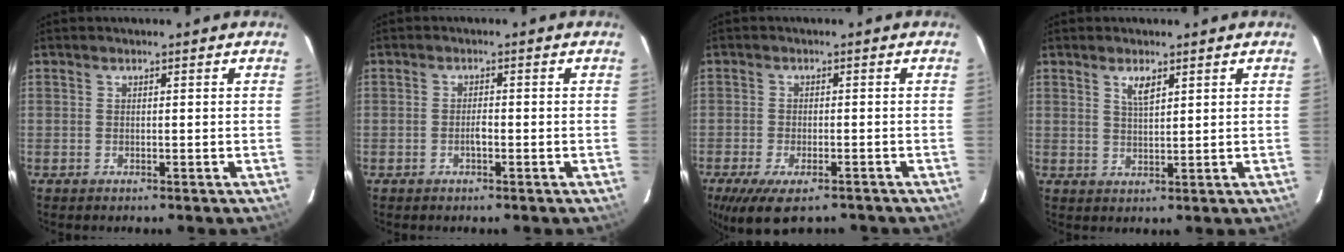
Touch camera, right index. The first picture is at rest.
{"total": 1.6, "force": [-0.7, 0.5, 1.4], "torque": [-0.028, 0.002, -0.013]}
{"total": 10.3, "force": [-7.3, 3.9, 6.2], "torque": [-0.139, -0.034, -0.119]}
{"total": 3.0, "force": [1.8, 1.0, 2.2], "torque": [-0.039, 0.000, 0.034]}